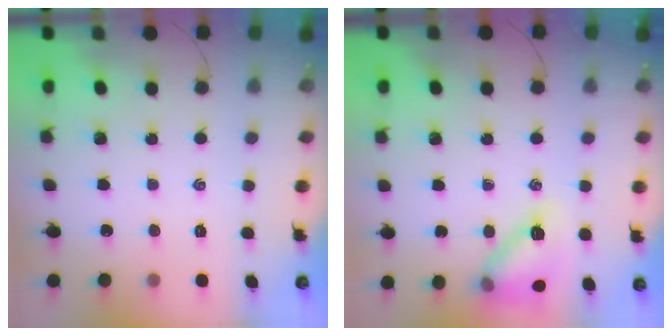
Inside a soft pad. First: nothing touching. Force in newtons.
{"total": 14.4, "press": 14.3, "slide": 1.4}